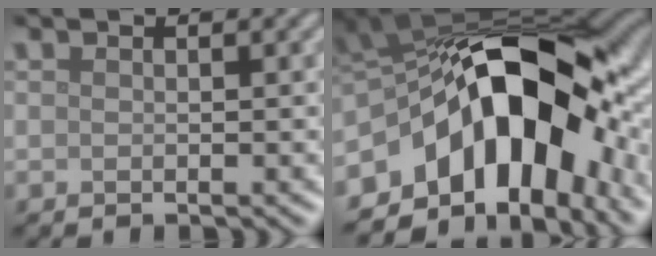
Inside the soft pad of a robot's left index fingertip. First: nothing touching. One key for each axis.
{"total": 14.8, "fx": -4.9, "fy": 8.4, "fz": 11.1, "tx": -0.148, "ty": 0.008, "tz": -0.094}